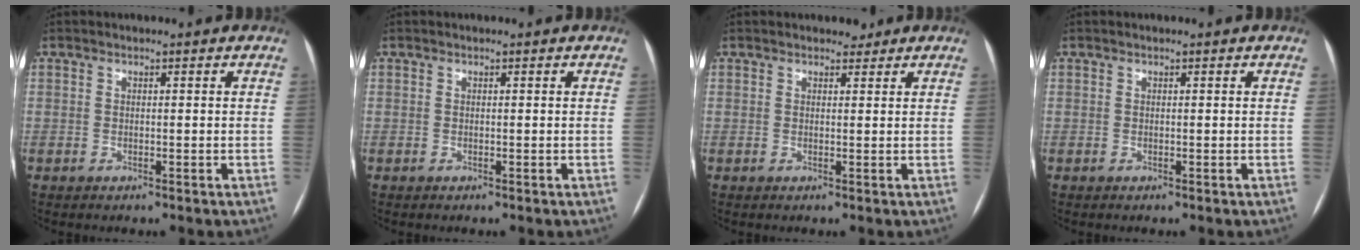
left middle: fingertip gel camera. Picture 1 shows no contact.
{"total": 0.0}
{"total": 1.7, "force": [1.4, 0.9, 0.4], "torque": [-0.007, 0.002, 0.016]}
{"total": 0.0}